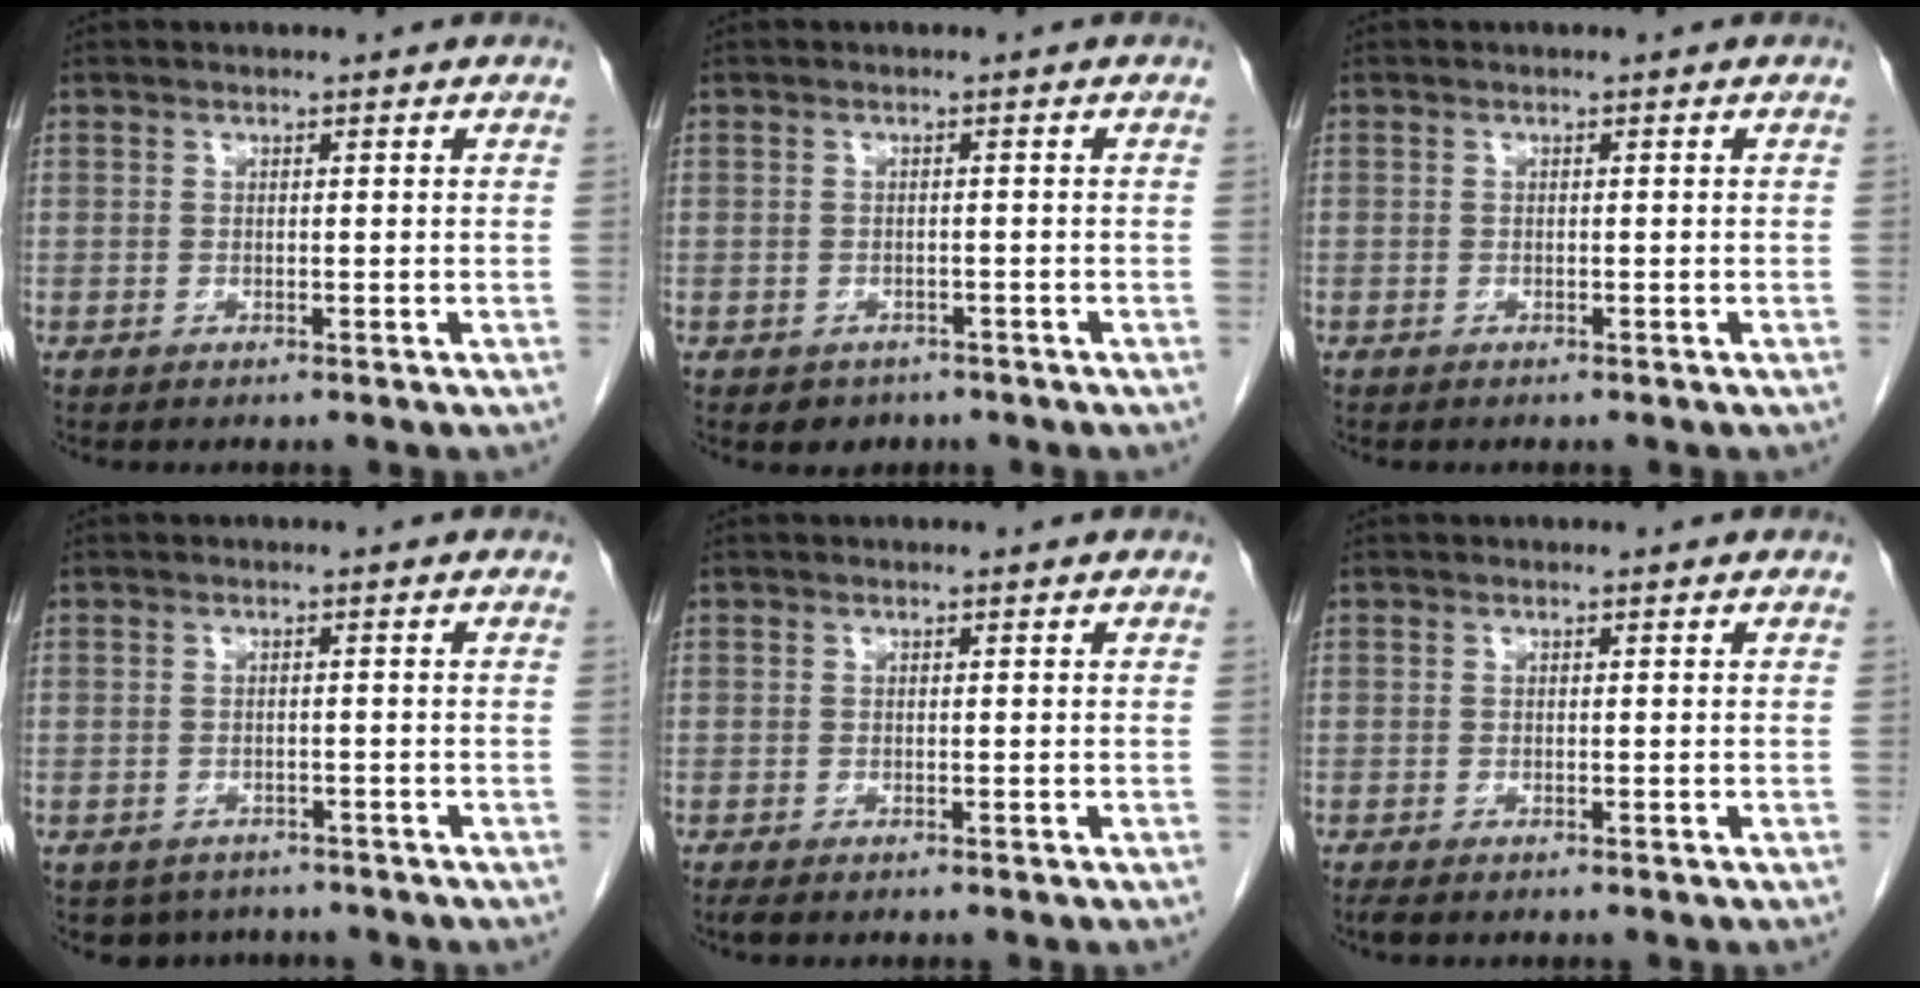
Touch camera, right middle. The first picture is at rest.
{"total": 2.6, "force": [-1.8, 1.8, 0.3], "torque": [-0.010, 0.005, -0.020]}
{"total": 0.0}
{"total": 4.5, "force": [-3.7, 2.5, 0.3], "torque": [0.003, 0.005, -0.048]}
{"total": 0.6, "force": [-0.5, 0.1, 0.3], "torque": [-0.010, -0.003, -0.011]}
{"total": 0.8, "force": [-0.7, 0.2, 0.3], "torque": [-0.013, -0.004, -0.013]}